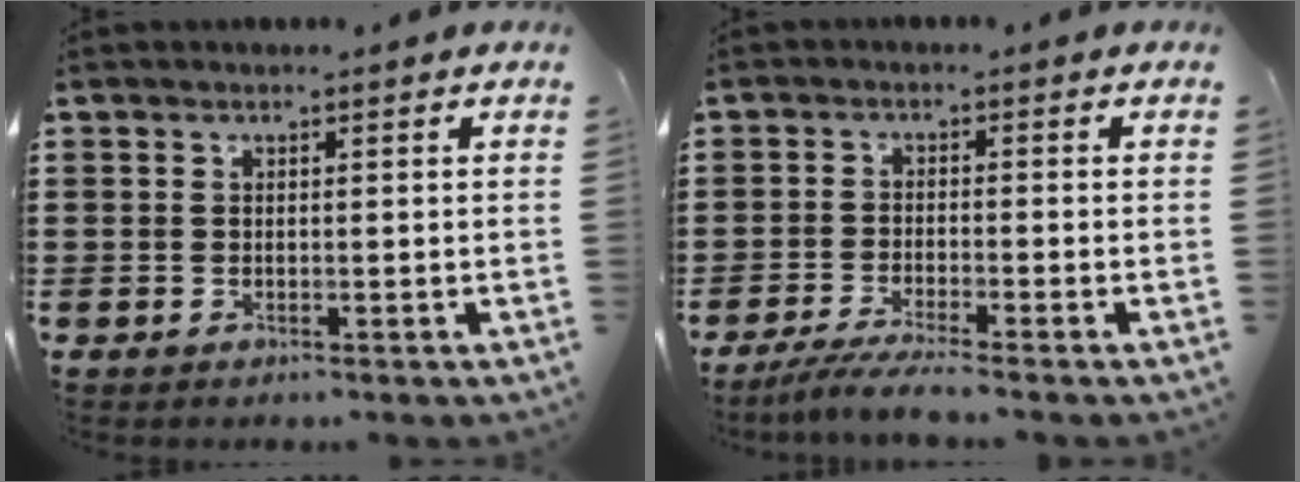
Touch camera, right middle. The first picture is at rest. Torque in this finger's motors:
{"motor_torque": [2.14, 0.00, 0.07, 0.07]}